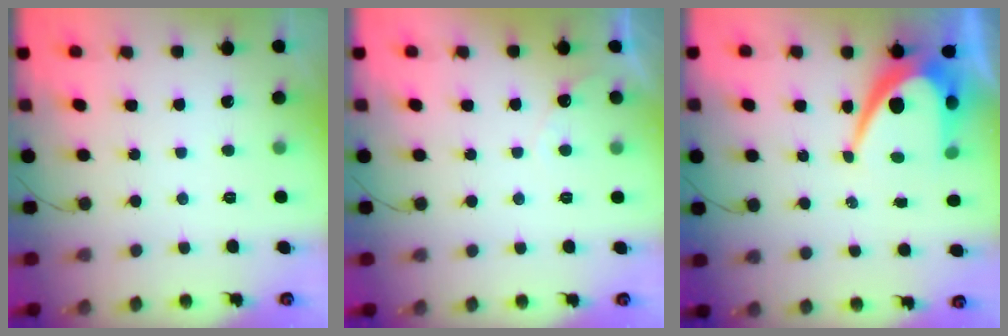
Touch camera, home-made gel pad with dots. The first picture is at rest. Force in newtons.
{"total": 2.6, "press": 2.6, "slide": 0.1}
{"total": 11.5, "press": 11.4, "slide": 0.9}